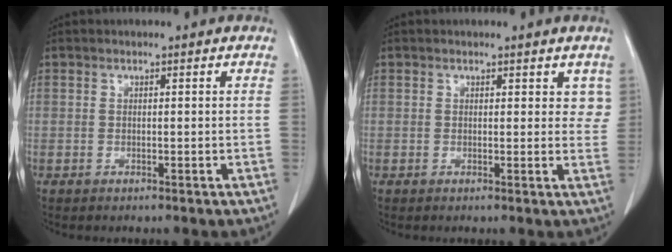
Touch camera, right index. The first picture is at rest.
{"total": 2.9, "force": [1.9, 1.8, 1.3], "torque": [0.004, -0.002, 0.019]}